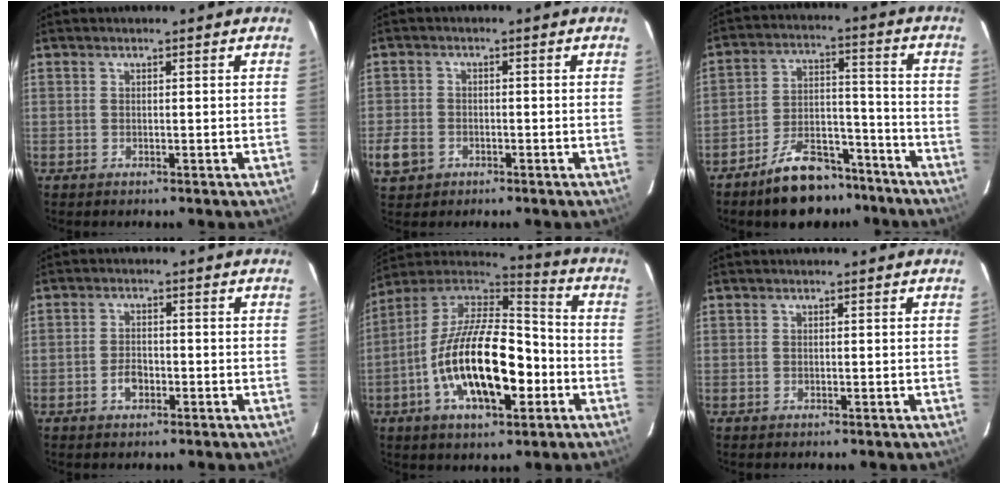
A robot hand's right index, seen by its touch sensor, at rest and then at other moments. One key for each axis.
{"total": 5.4, "fx": -2.3, "fy": 4.4, "fz": 2.2, "tx": -0.063, "ty": 0.003, "tz": -0.037}
{"total": 13.9, "fx": -10.8, "fy": 6.4, "fz": 5.9, "tx": -0.114, "ty": 0.034, "tz": -0.155}
{"total": 3.2, "fx": -1.5, "fy": 2.0, "fz": 2.0, "tx": -0.039, "ty": 0.003, "tz": -0.025}
{"total": 21.4, "fx": -6.3, "fy": 9.3, "fz": 18.2, "tx": -0.345, "ty": -0.007, "tz": -0.112}
{"total": 0.0}